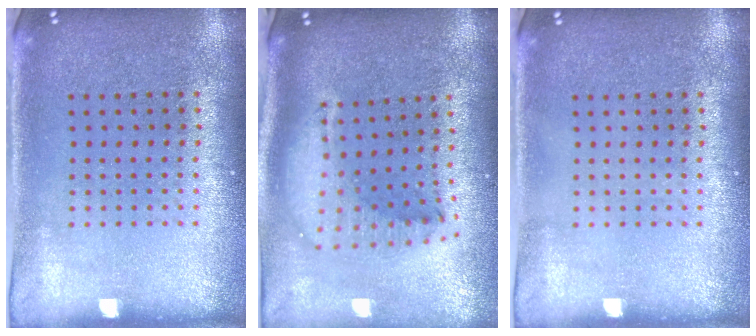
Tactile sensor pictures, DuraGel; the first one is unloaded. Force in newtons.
{"total": 2.1, "press": 1.7, "slide": 1.3}
{"total": 0.0}